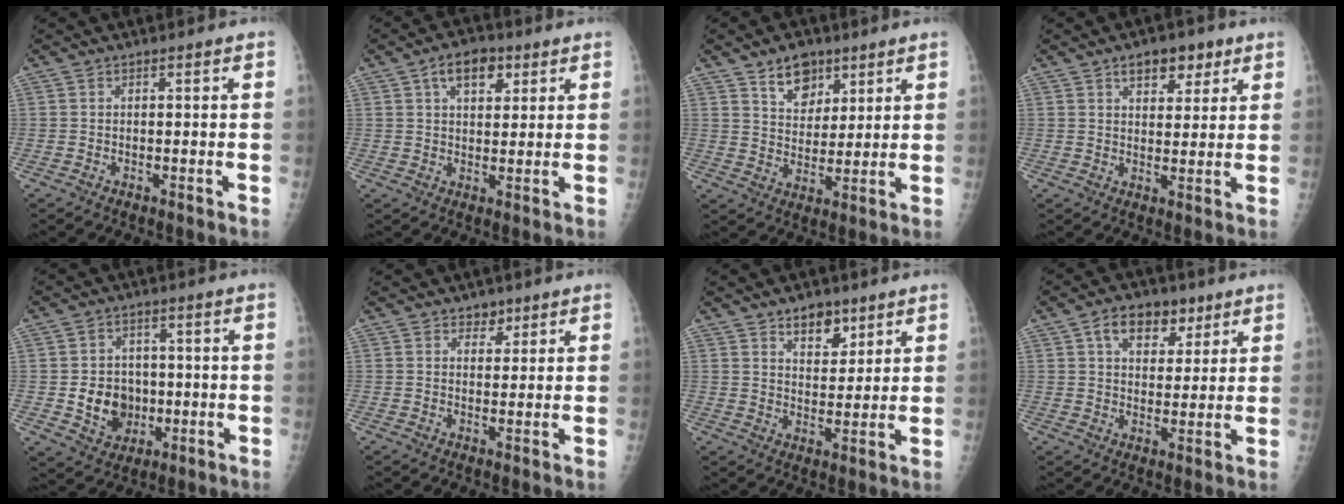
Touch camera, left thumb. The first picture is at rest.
{"total": 7.2, "force": [3.3, 4.2, 4.7], "torque": [-0.048, -0.004, 0.049]}
{"total": 8.2, "force": [5.1, 5.2, 3.7], "torque": [-0.029, -0.031, 0.090]}
{"total": 6.9, "force": [4.0, 3.9, 4.2], "torque": [-0.029, -0.016, 0.056]}
{"total": 8.9, "force": [-1.2, 7.6, 4.5], "torque": [-0.036, 0.005, -0.011]}
{"total": 2.5, "force": [1.7, 1.8, 0.7], "torque": [0.012, -0.009, 0.023]}
{"total": 6.5, "force": [4.2, 3.7, 3.4], "torque": [-0.022, -0.027, 0.070]}
{"total": 9.2, "force": [4.7, 5.9, 5.2], "torque": [-0.048, -0.014, 0.072]}